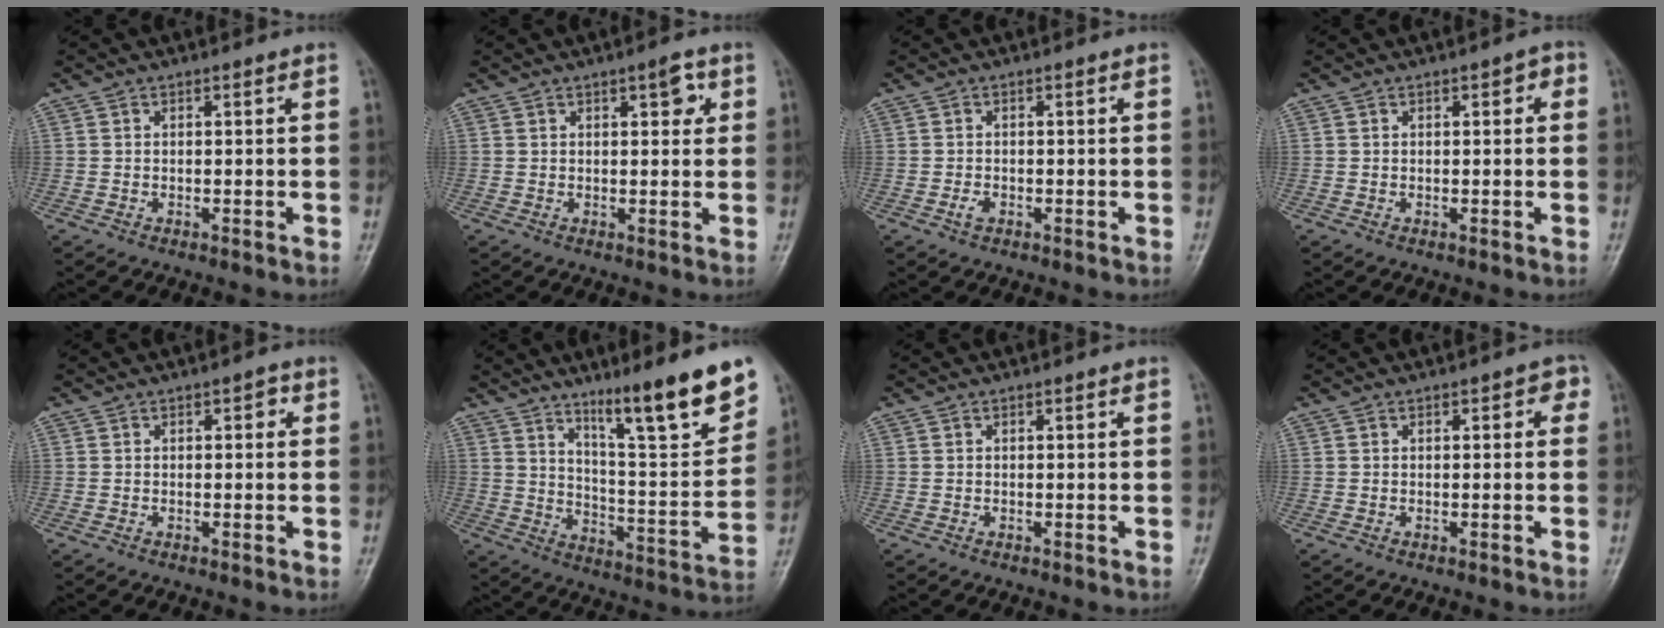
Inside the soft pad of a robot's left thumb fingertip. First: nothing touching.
{"total": 3.5, "force": [1.6, 1.4, 2.8], "torque": [-0.026, -0.003, 0.019]}
{"total": 1.3, "force": [-0.6, 0.8, 0.9], "torque": [-0.020, 0.002, -0.012]}
{"total": 2.3, "force": [0.7, 1.1, 1.9], "torque": [-0.016, 0.004, 0.005]}
{"total": 1.7, "force": [0.6, 0.9, 1.3], "torque": [-0.008, 0.003, 0.003]}
{"total": 16.9, "force": [11.4, 2.0, 12.3], "torque": [-0.162, -0.076, 0.186]}
{"total": 0.0}
{"total": 2.6, "force": [0.9, 1.4, 2.0], "torque": [-0.011, 0.003, 0.005]}